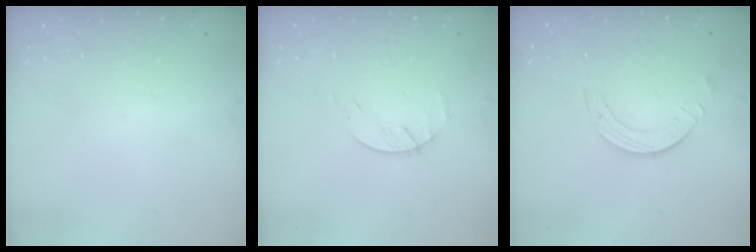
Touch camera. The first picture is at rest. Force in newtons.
{"total": 2.2, "press": 2.2, "slide": 0.4}
{"total": 5.8, "press": 5.8, "slide": 0.6}